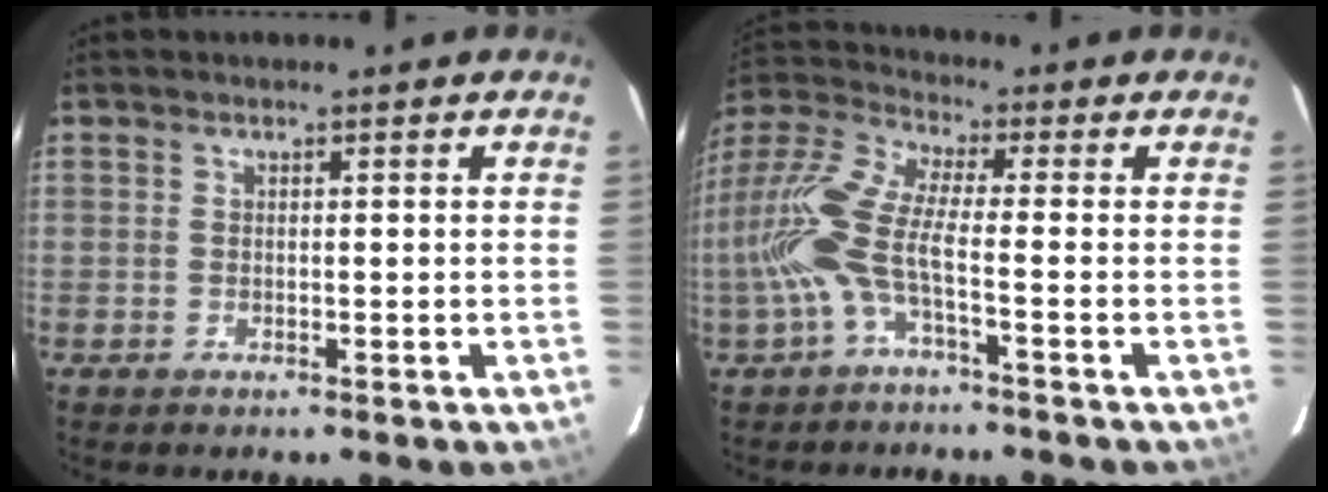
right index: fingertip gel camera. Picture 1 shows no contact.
{"total": 11.6, "force": [-3.1, 2.2, 10.9], "torque": [-0.239, 0.005, -0.068]}